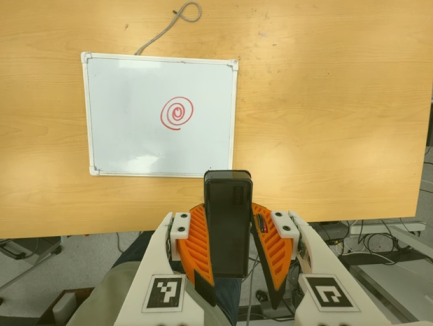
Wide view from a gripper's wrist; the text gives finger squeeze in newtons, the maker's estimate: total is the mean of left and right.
{"total": 8.4, "left": 7.0, "right": 9.9}